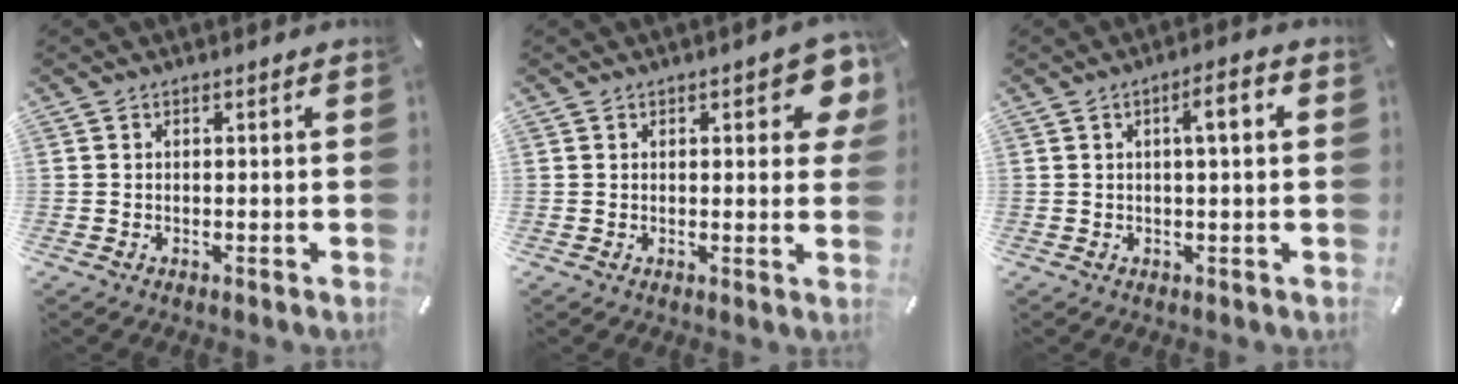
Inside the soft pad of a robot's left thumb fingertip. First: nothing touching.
{"total": 9.9, "force": [4.6, 3.7, 7.9], "torque": [-0.097, -0.023, 0.074]}
{"total": 5.3, "force": [1.2, 1.0, 5.0], "torque": [-0.082, -0.002, 0.012]}